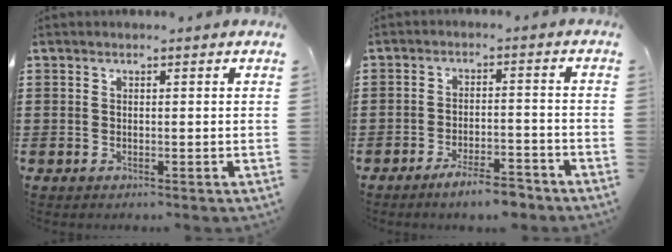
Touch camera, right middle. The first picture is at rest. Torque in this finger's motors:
{"motor_torque": [1.87, -0.27, 0.13, 0.11]}